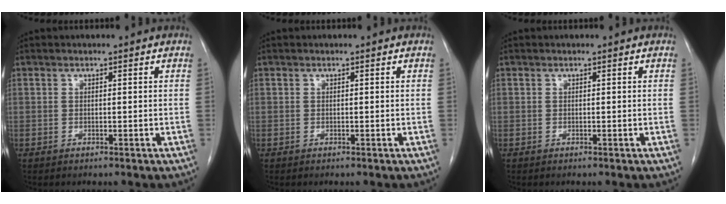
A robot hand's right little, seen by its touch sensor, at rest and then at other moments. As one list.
[{"total": 0.0}, {"total": 0.0}]